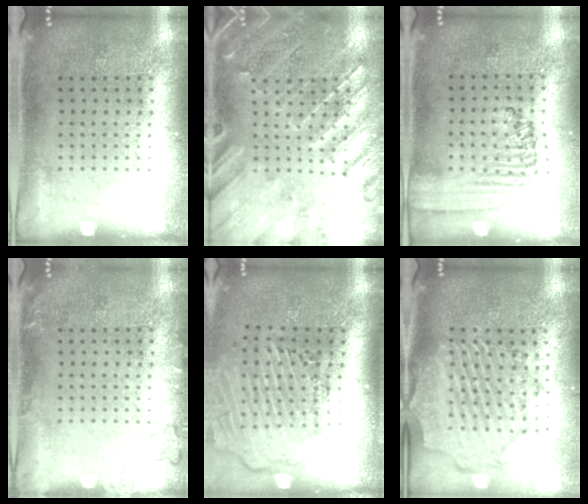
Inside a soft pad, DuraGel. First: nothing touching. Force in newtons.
{"total": 0.8, "press": 0.7, "slide": 0.3}
{"total": 1.4, "press": 1.4, "slide": 0.5}
{"total": 1.1, "press": 1.0, "slide": 0.3}
{"total": 2.9, "press": 2.4, "slide": 1.7}
{"total": 2.5, "press": 2.2, "slide": 1.1}